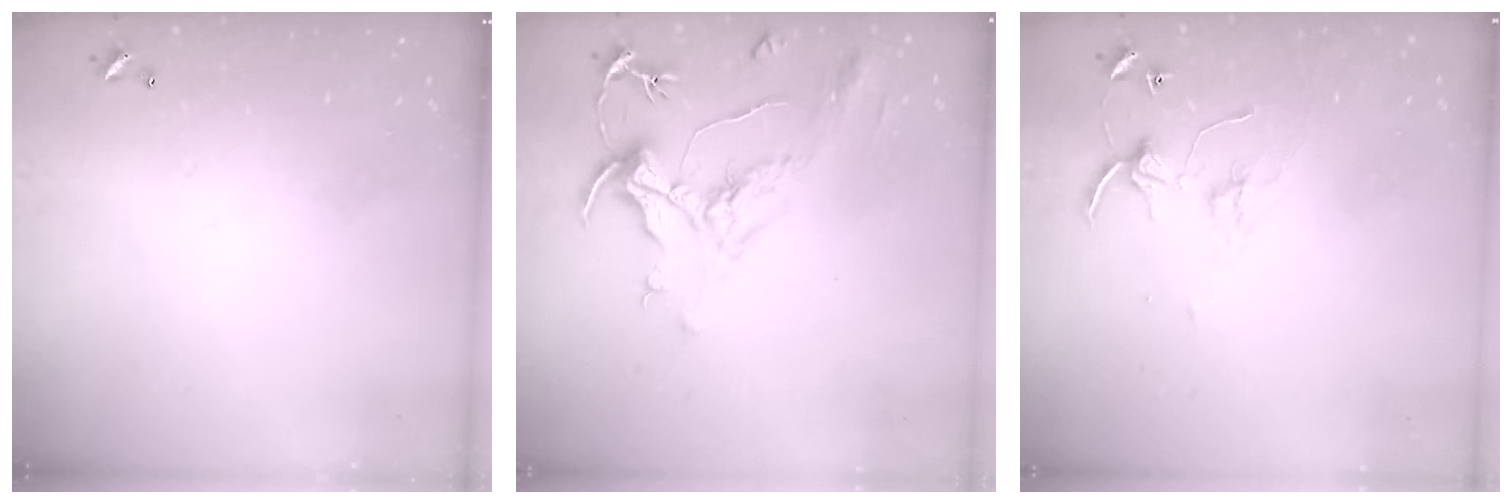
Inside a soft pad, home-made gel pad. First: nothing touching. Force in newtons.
{"total": 2.1, "press": 1.6, "slide": 1.4}
{"total": 3.6, "press": 3.6, "slide": 0.1}